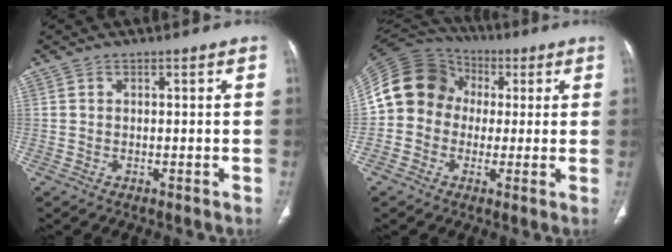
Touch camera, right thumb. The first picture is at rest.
{"total": 14.5, "force": [0.7, 12.9, 6.6], "torque": [-0.116, 0.038, 0.002]}